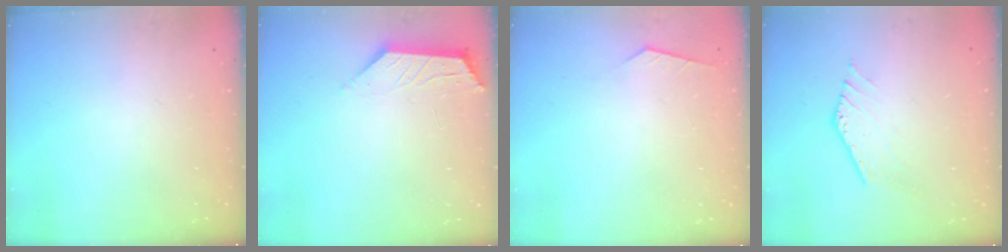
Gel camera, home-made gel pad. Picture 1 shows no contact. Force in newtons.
{"total": 2.0, "press": 1.9, "slide": 0.4}
{"total": 2.4, "press": 2.4, "slide": 0.4}
{"total": 0.9, "press": 0.8, "slide": 0.2}